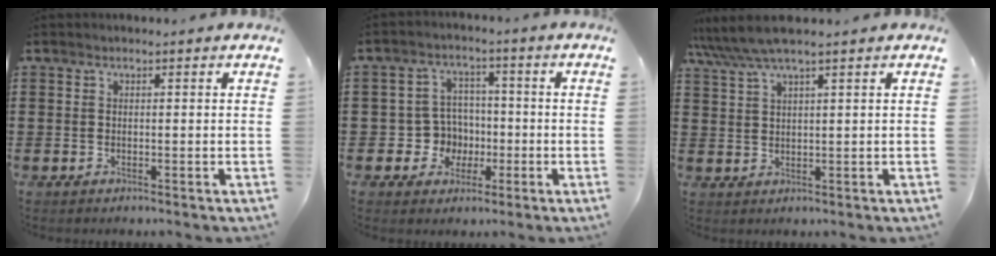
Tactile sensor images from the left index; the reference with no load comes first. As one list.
[{"total": 6.1, "force": [-1.0, 5.8, 1.6], "torque": [-0.050, 0.018, -0.015]}, {"total": 4.5, "force": [3.4, 0.2, 2.9], "torque": [-0.065, -0.004, 0.062]}]